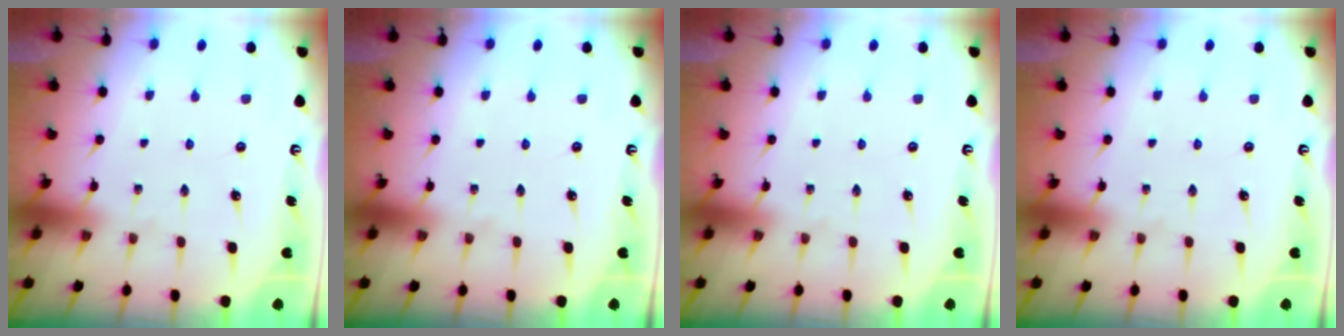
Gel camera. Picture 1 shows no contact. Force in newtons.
{"total": 0.0}
{"total": 0.0}
{"total": 0.0}